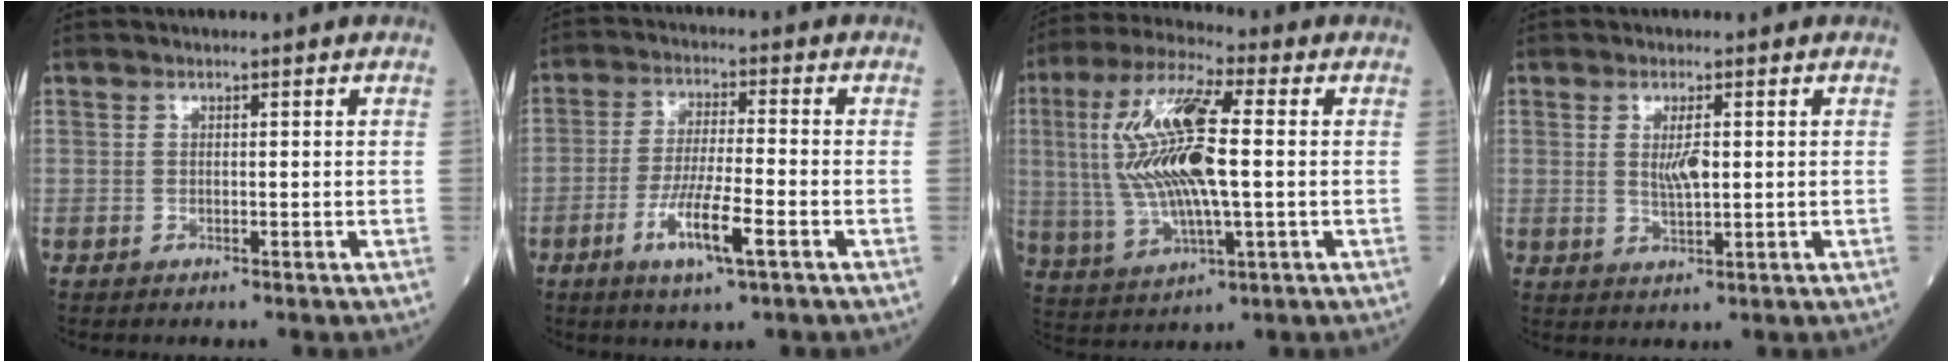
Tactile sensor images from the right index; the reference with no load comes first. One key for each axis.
{"total": 8.5, "fx": -3.6, "fy": 0.6, "fz": 7.7, "tx": -0.150, "ty": -0.012, "tz": -0.066}
{"total": 16.6, "fx": 1.1, "fy": 3.4, "fz": 16.2, "tx": -0.343, "ty": 0.011, "tz": 0.021}
{"total": 3.5, "fx": 0.5, "fy": 0.7, "fz": 3.4, "tx": -0.064, "ty": -0.004, "tz": 0.011}